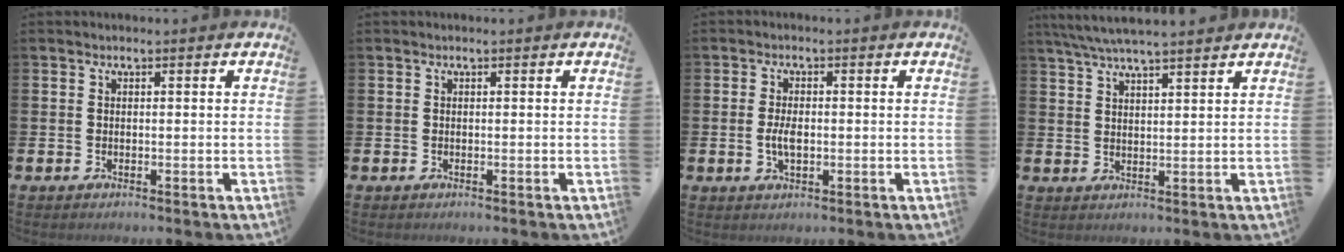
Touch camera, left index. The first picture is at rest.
{"total": 0.0}
{"total": 3.0, "force": [-0.2, 1.4, 2.6], "torque": [-0.055, -0.001, -0.007]}
{"total": 5.2, "force": [4.9, 0.1, 2.0], "torque": [-0.055, -0.011, 0.089]}